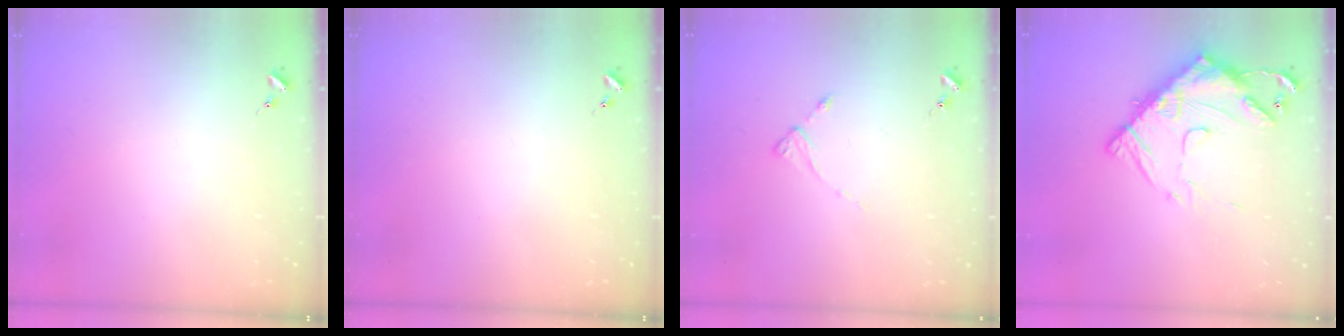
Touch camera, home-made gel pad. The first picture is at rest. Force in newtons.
{"total": 0.0}
{"total": 2.5, "press": 2.5, "slide": 0.3}
{"total": 16.8, "press": 16.7, "slide": 1.2}